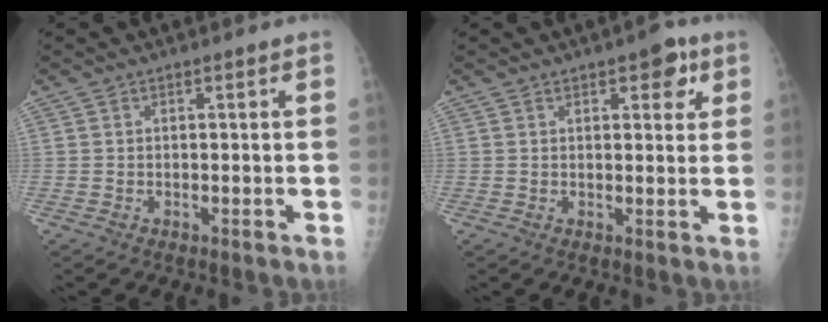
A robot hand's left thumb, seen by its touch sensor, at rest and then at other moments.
{"total": 5.1, "force": [2.6, 2.4, 3.7], "torque": [-0.022, -0.007, 0.025]}